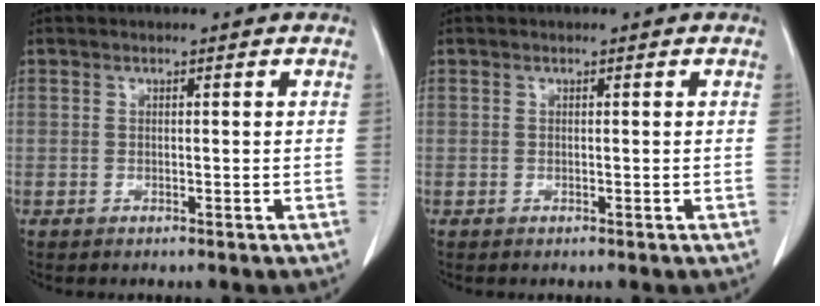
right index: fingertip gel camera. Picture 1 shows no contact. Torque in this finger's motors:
{"motor_torque": [0.00, 0.00, 0.00, 0.00]}